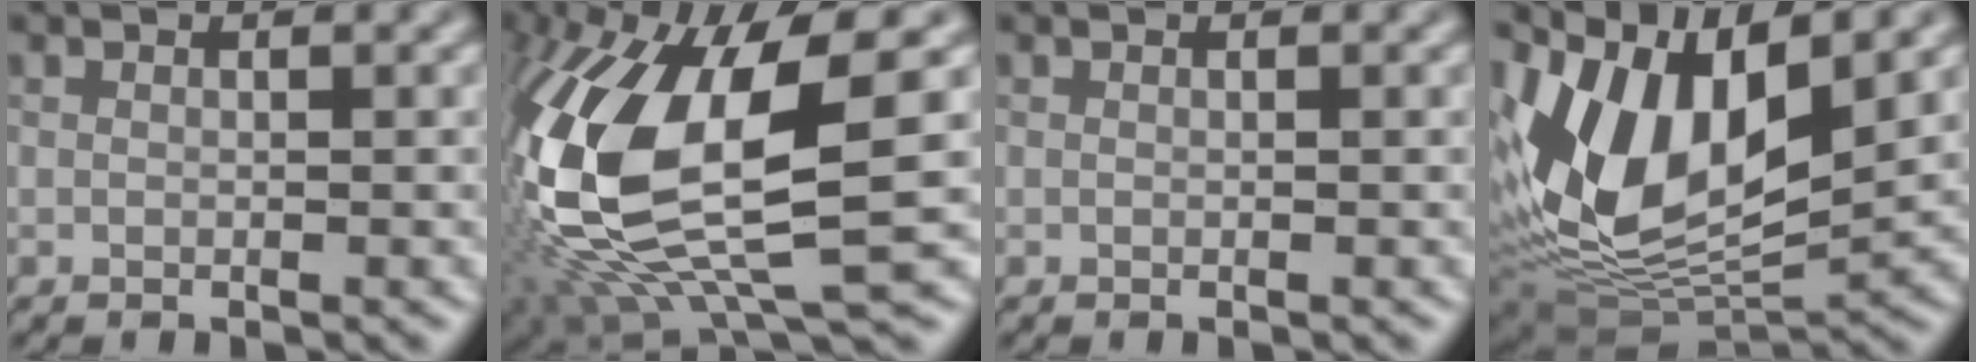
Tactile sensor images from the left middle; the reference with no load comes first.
{"total": 14.1, "force": [0.5, 5.9, 12.7], "torque": [-0.286, -0.014, 0.017]}
{"total": 0.0}
{"total": 12.2, "force": [3.2, 6.3, 9.9], "torque": [-0.202, 0.005, 0.059]}